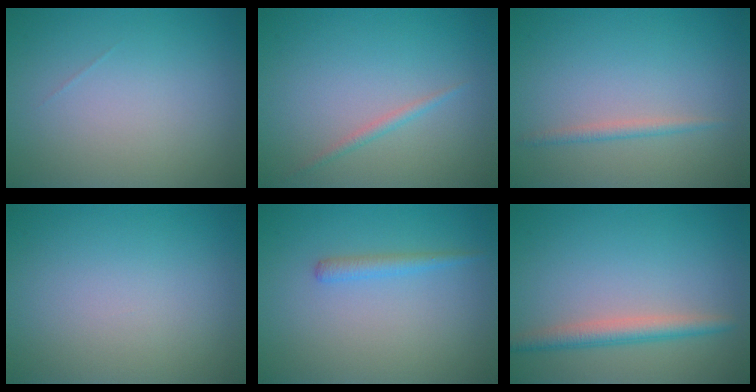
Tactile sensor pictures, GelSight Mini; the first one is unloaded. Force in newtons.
{"total": 0.9, "press": 0.9, "slide": 0.0}
{"total": 1.2, "press": 1.2, "slide": 0.0}
{"total": 0.0}
{"total": 1.3, "press": 1.3, "slide": 0.1}
{"total": 2.7, "press": 2.7, "slide": 0.2}